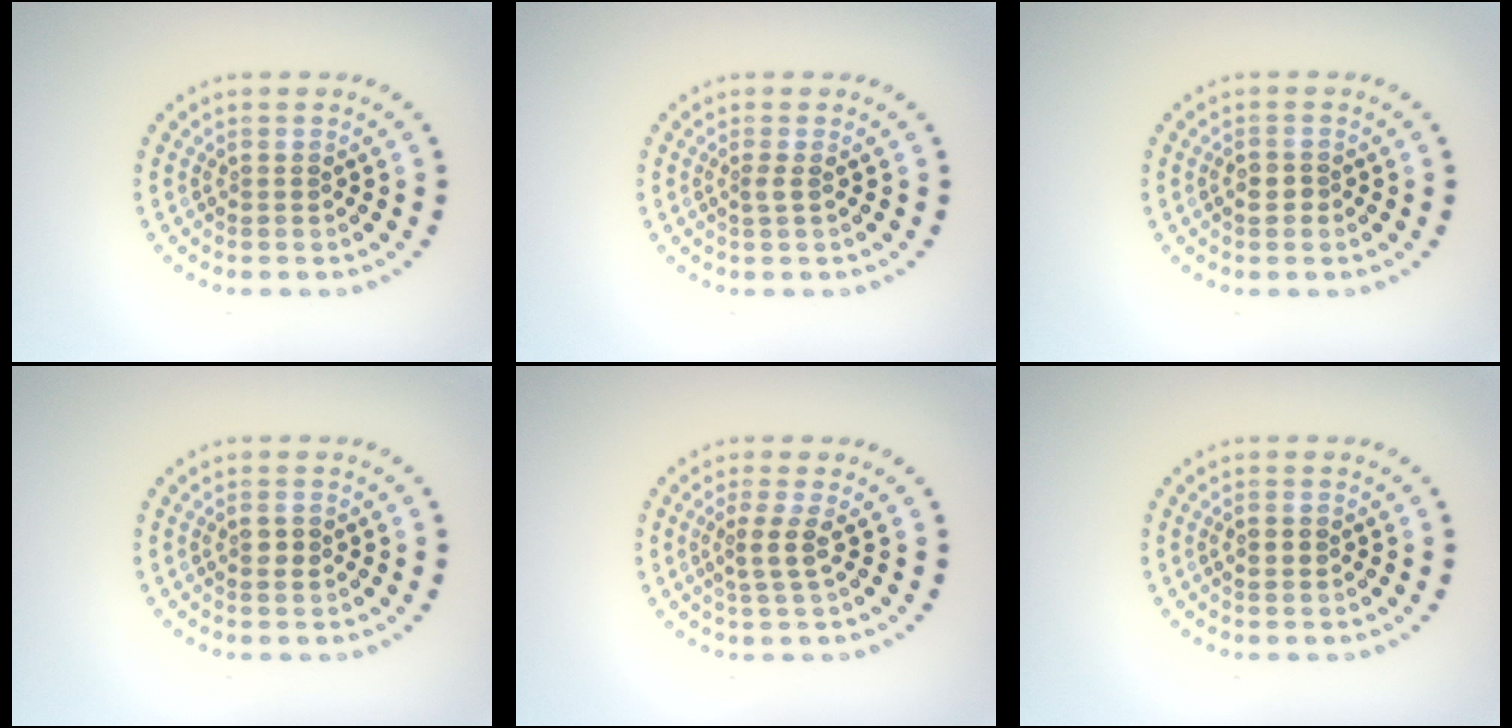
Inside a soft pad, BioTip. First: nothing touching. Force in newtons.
{"total": 0.8, "press": 0.6, "slide": 0.6}
{"total": 1.3, "press": 1.2, "slide": 0.5}
{"total": 1.1, "press": 1.1, "slide": 0.1}
{"total": 1.8, "press": 1.3, "slide": 1.3}
{"total": 1.1, "press": 1.1, "slide": 0.2}